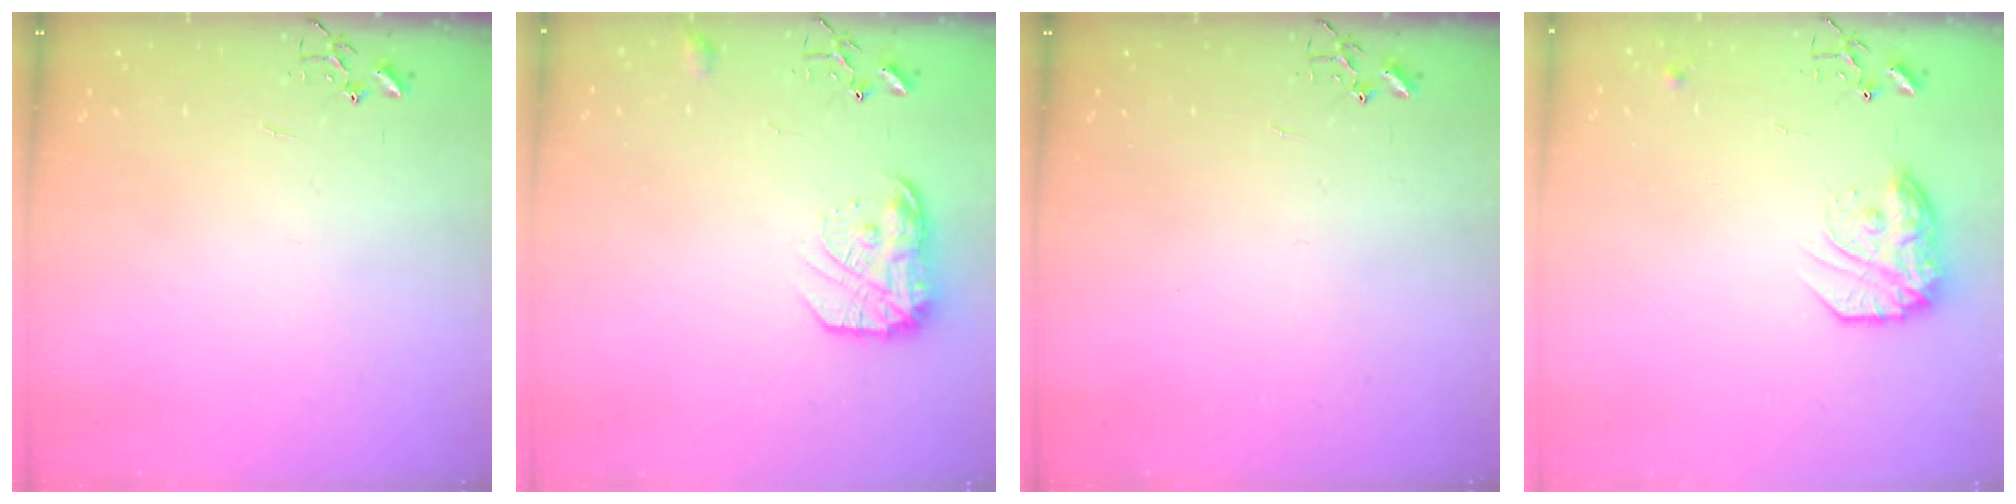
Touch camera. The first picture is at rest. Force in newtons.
{"total": 14.3, "press": 14.3, "slide": 0.9}
{"total": 0.0}
{"total": 15.0, "press": 15.0, "slide": 1.2}